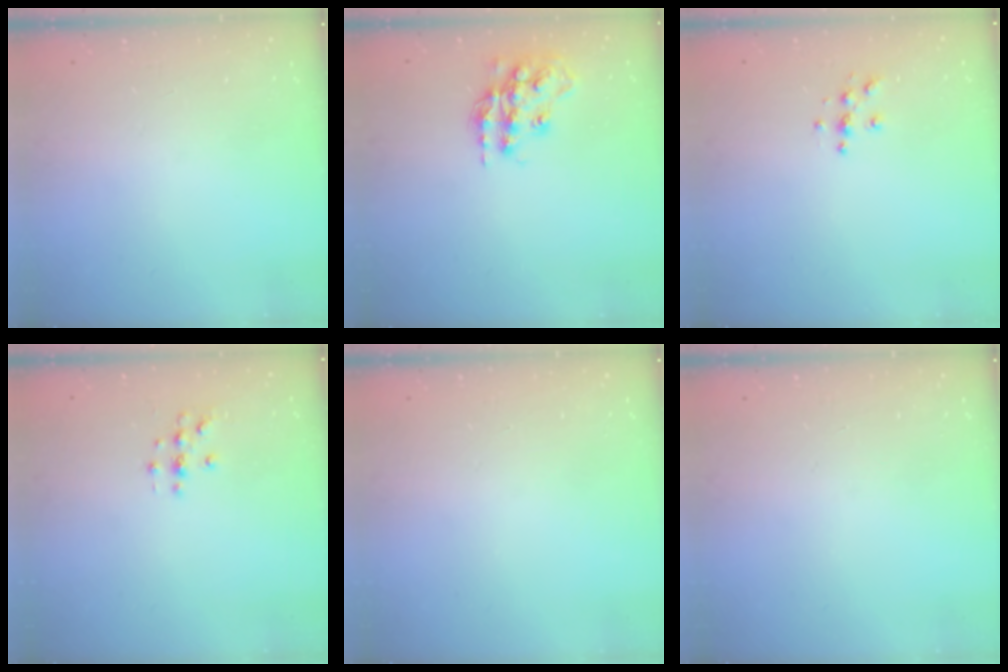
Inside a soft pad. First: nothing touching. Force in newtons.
{"total": 16.0, "press": 16.0, "slide": 1.2}
{"total": 5.0, "press": 5.0, "slide": 0.4}
{"total": 2.0, "press": 2.0, "slide": 0.2}
{"total": 0.0}
{"total": 0.0}